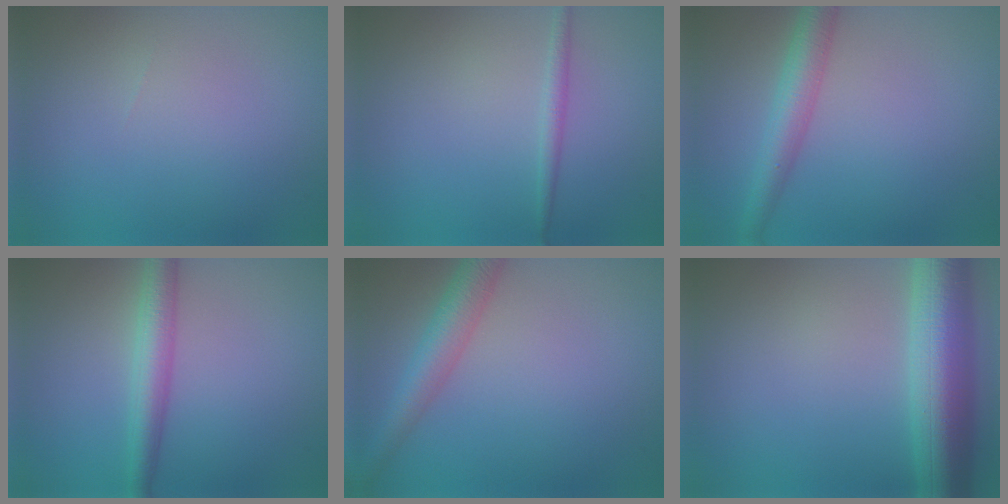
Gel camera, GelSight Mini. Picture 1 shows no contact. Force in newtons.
{"total": 1.2, "press": 1.2, "slide": 0.1}
{"total": 3.8, "press": 3.8, "slide": 0.1}
{"total": 3.6, "press": 3.6, "slide": 0.1}
{"total": 4.0, "press": 4.0, "slide": 0.1}
{"total": 8.9, "press": 8.9, "slide": 0.2}